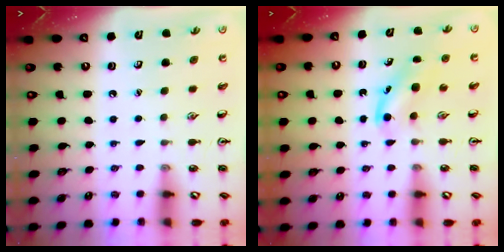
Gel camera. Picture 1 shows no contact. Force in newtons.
{"total": 4.1, "press": 3.9, "slide": 1.2}